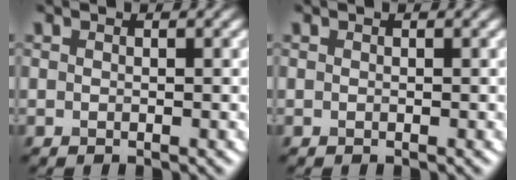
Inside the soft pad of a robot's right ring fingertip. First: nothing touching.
{"total": 0.0}